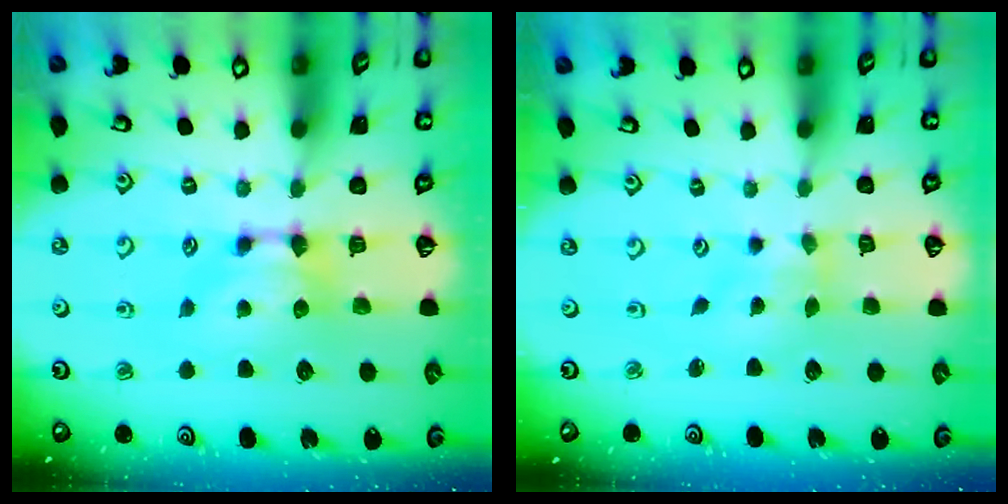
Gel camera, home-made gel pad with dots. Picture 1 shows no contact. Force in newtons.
{"total": 1.9, "press": 1.6, "slide": 0.9}